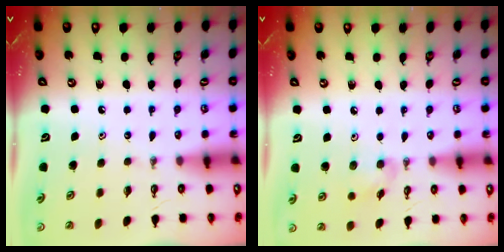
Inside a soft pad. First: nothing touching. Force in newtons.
{"total": 5.2, "press": 5.2, "slide": 0.3}